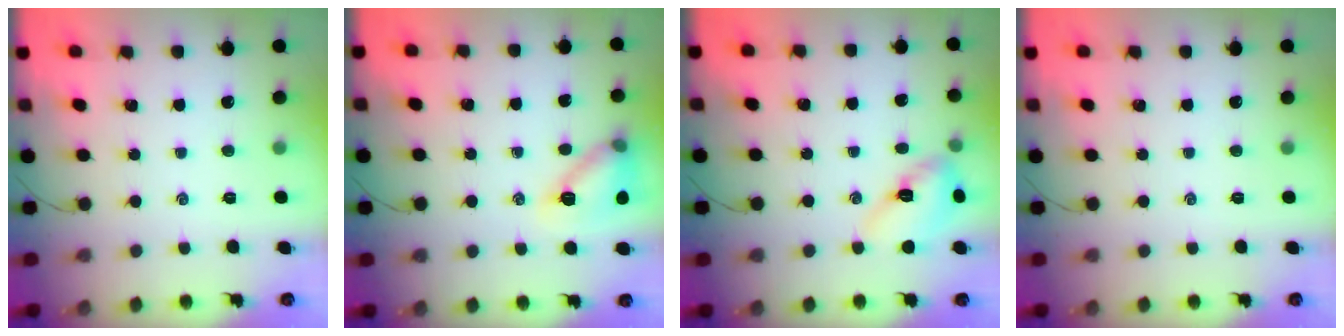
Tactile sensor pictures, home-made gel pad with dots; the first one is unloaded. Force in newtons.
{"total": 13.5, "press": 13.5, "slide": 1.1}
{"total": 10.5, "press": 10.4, "slide": 1.1}
{"total": 0.0}